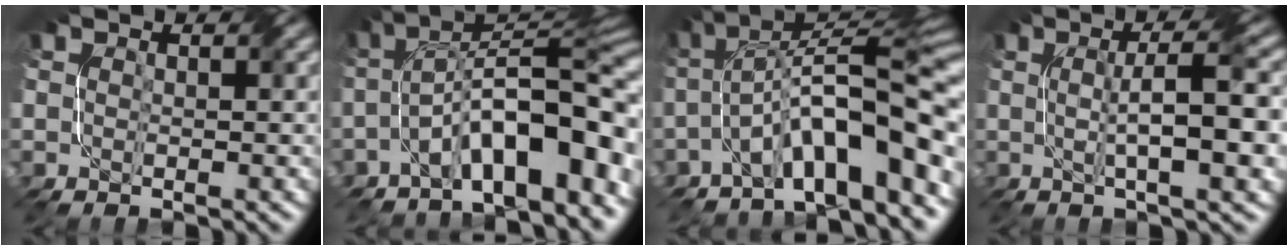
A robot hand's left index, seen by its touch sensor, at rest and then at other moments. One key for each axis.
{"total": 11.5, "fx": -4.4, "fy": 3.8, "fz": 9.9, "tx": -0.143, "ty": 0.020, "tz": -0.073}
{"total": 12.0, "fx": -4.9, "fy": 3.5, "fz": 10.4, "tx": -0.154, "ty": 0.021, "tz": -0.078}
{"total": 7.1, "fx": 0.4, "fy": 1.5, "fz": 6.9, "tx": -0.097, "ty": 0.011, "tz": 0.006}